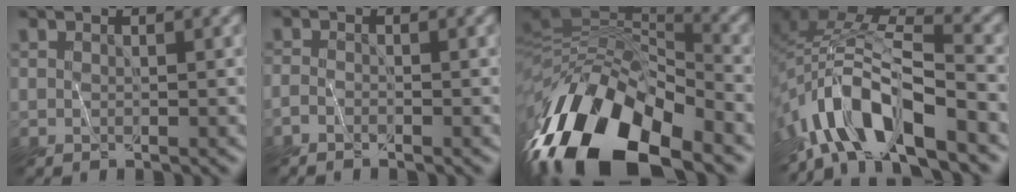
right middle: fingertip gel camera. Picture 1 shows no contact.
{"total": 1.2, "force": [-1.2, 0.0, 0.0], "torque": [-0.007, -0.002, -0.031]}
{"total": 15.5, "force": [-8.7, 6.3, 11.1], "torque": [-0.224, 0.009, -0.164]}
{"total": 8.8, "force": [-6.1, 2.1, 6.0], "torque": [-0.106, 0.010, -0.122]}